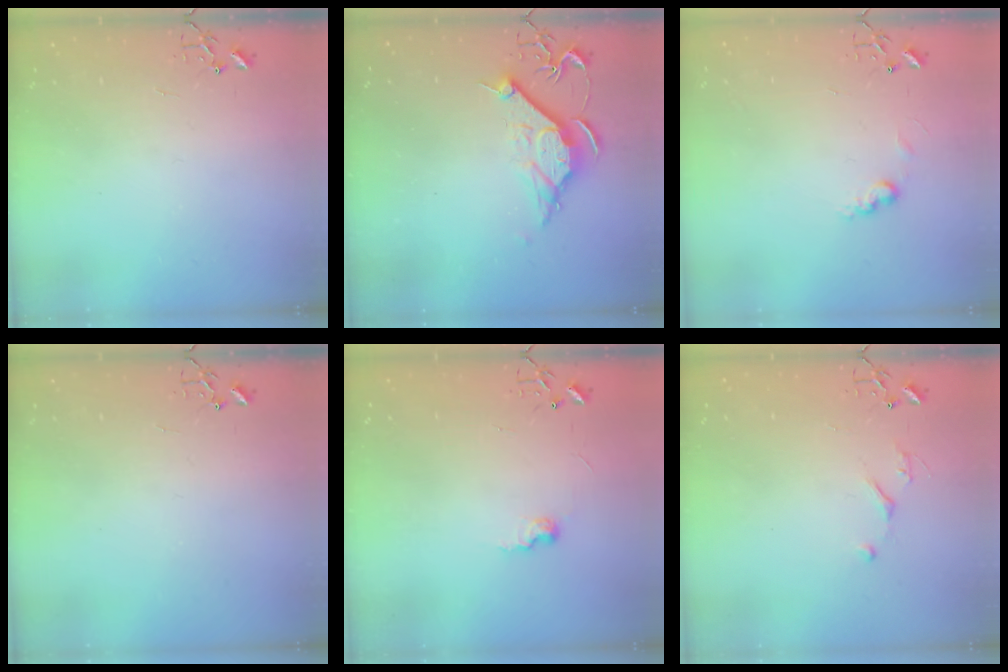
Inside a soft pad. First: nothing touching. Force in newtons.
{"total": 10.7, "press": 10.7, "slide": 0.7}
{"total": 6.6, "press": 6.5, "slide": 0.9}
{"total": 0.0}
{"total": 7.0, "press": 7.0, "slide": 0.6}
{"total": 4.3, "press": 4.3, "slide": 0.6}